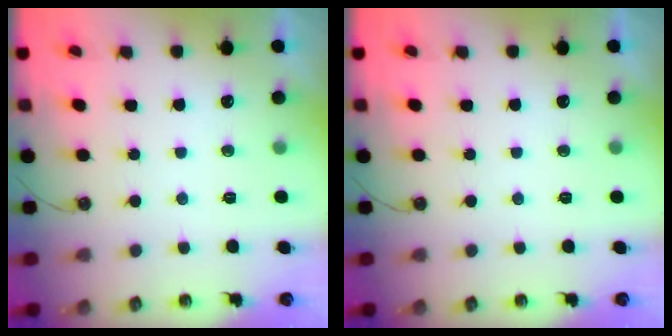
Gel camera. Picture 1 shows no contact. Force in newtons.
{"total": 0.0}